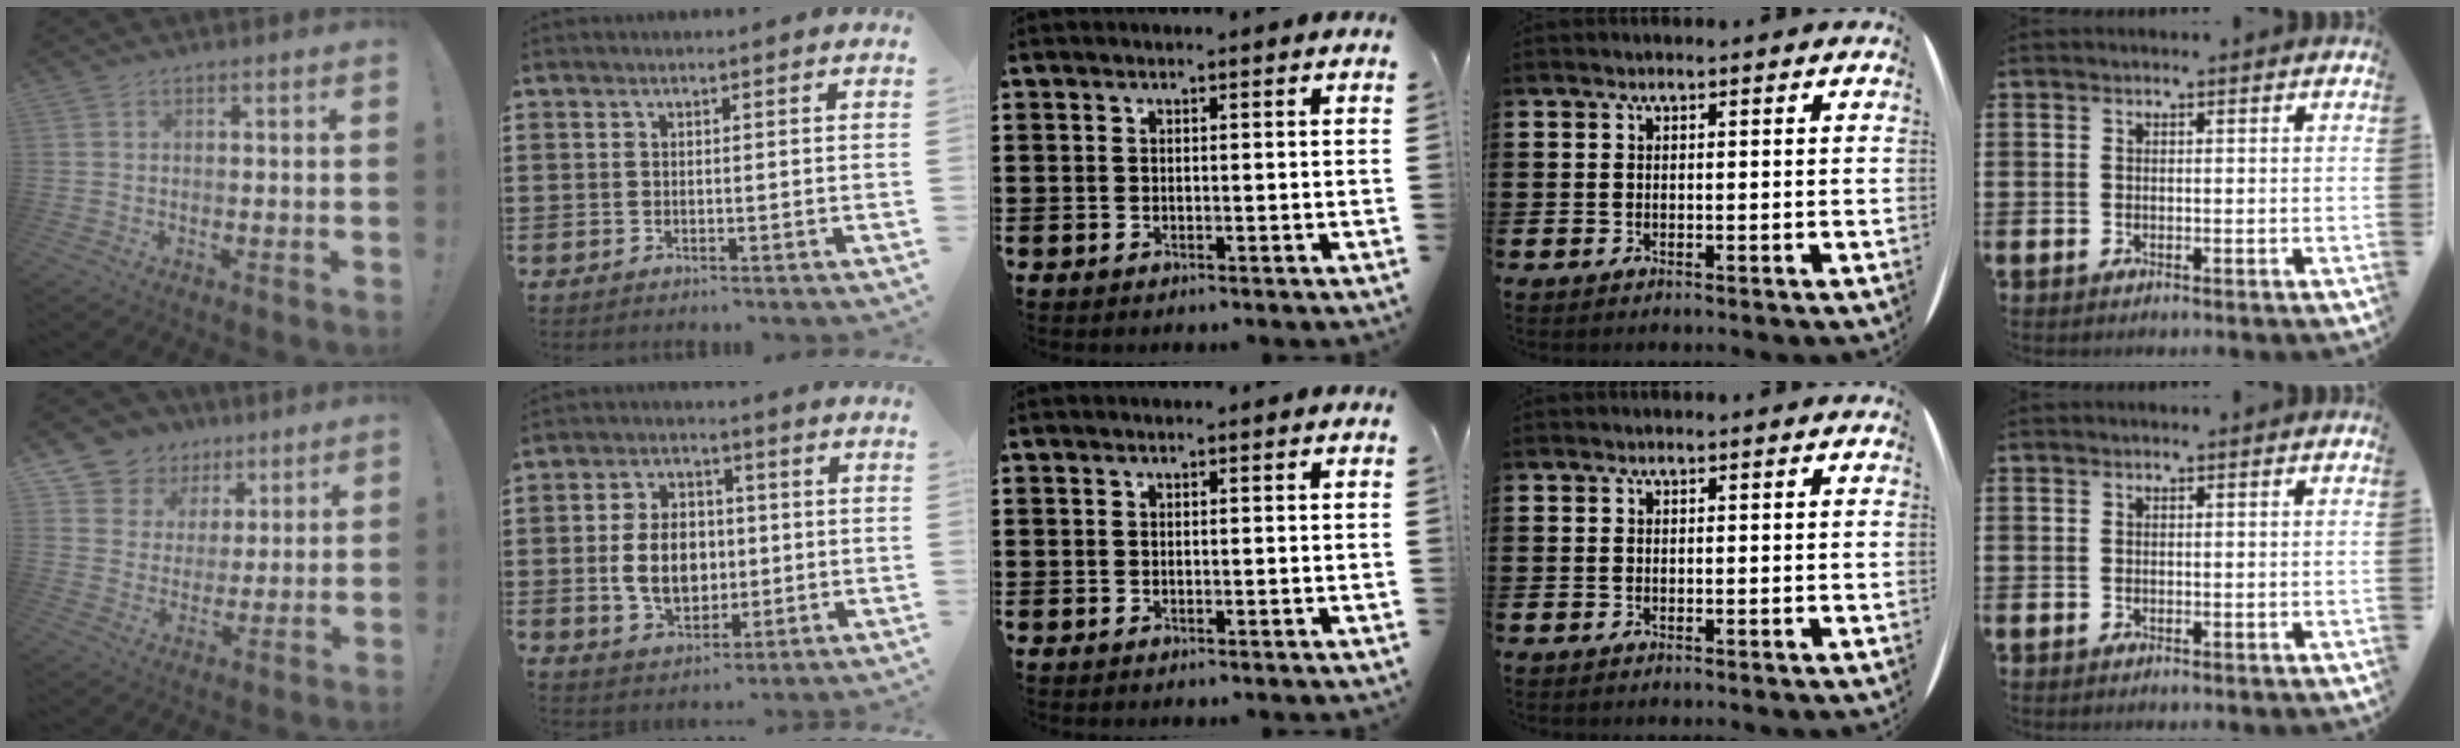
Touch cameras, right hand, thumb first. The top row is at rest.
{"thumb": {"total": 9.5, "force": [5.3, 7.8, 1.6], "torque": [-0.021, -0.046, 0.108]}, "index": {"total": 8.4, "force": [-0.4, 6.0, 5.9], "torque": [-0.121, 0.004, -0.013]}}